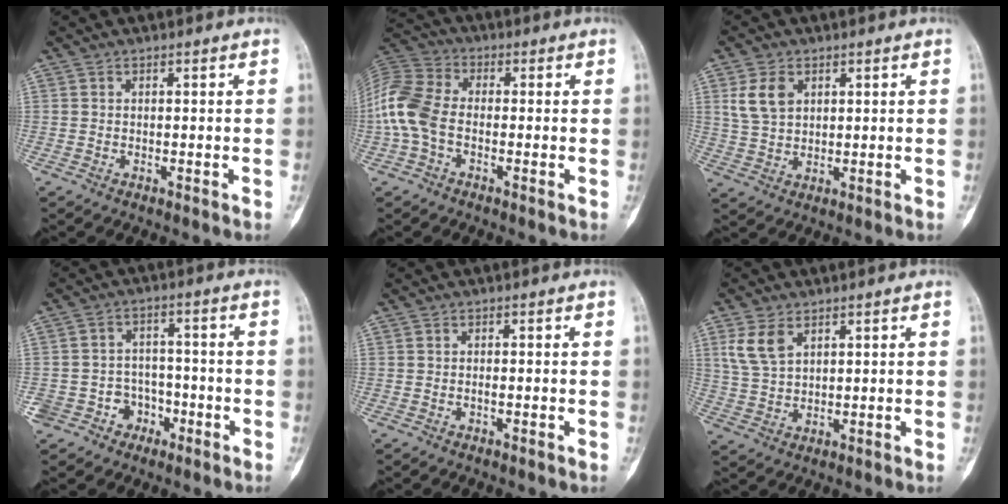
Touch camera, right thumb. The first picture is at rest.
{"total": 10.8, "force": [-1.7, 7.0, 8.1], "torque": [-0.178, 0.027, -0.048]}
{"total": 6.2, "force": [2.4, 4.2, 3.9], "torque": [-0.066, -0.002, 0.053]}
{"total": 7.0, "force": [-3.4, 6.1, 0.8], "torque": [0.037, 0.038, -0.047]}
{"total": 0.6, "force": [-0.2, 0.2, 0.5], "torque": [-0.008, -0.001, -0.004]}
{"total": 6.3, "force": [3.0, 3.7, 4.1], "torque": [-0.078, -0.006, 0.070]}